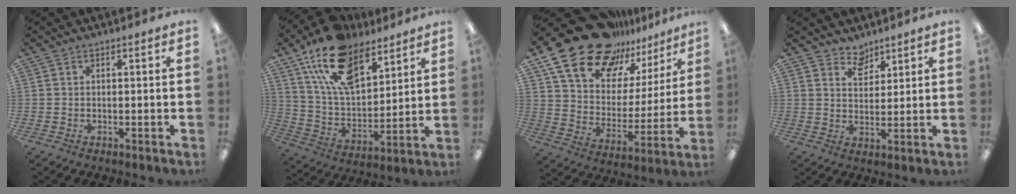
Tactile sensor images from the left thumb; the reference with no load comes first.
{"total": 18.8, "force": [12.2, 9.8, 10.5], "torque": [-0.201, -0.047, 0.225]}
{"total": 20.9, "force": [16.8, 10.1, 7.4], "torque": [-0.148, -0.114, 0.303]}
{"total": 5.4, "force": [4.6, 2.7, 0.8], "torque": [-0.008, -0.029, 0.083]}